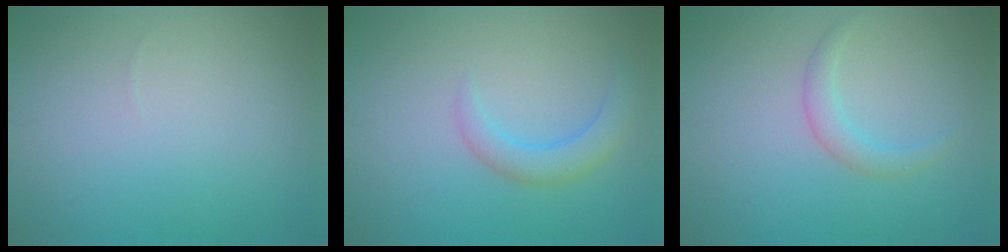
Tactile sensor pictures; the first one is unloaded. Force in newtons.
{"total": 2.4, "press": 2.4, "slide": 0.3}
{"total": 1.7, "press": 1.7, "slide": 0.1}